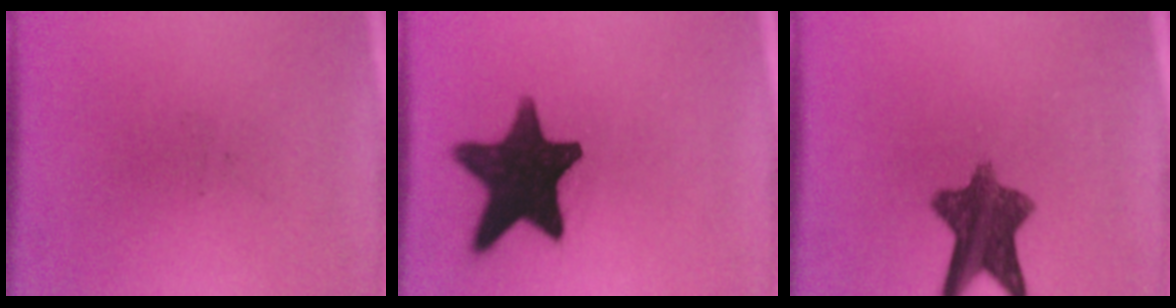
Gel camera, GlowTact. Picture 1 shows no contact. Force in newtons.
{"total": 16.4}
{"total": 9.6}